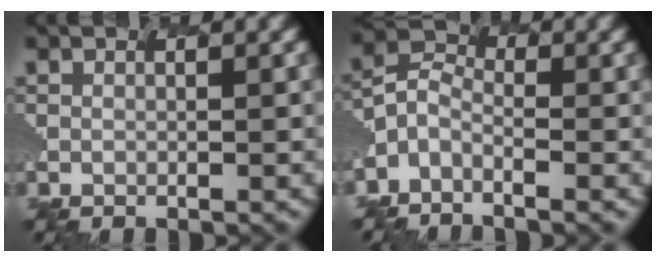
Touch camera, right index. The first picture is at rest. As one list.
[{"total": 2.8, "force": [-2.3, 1.6, 0.1], "torque": [-0.023, 0.019, -0.059]}]